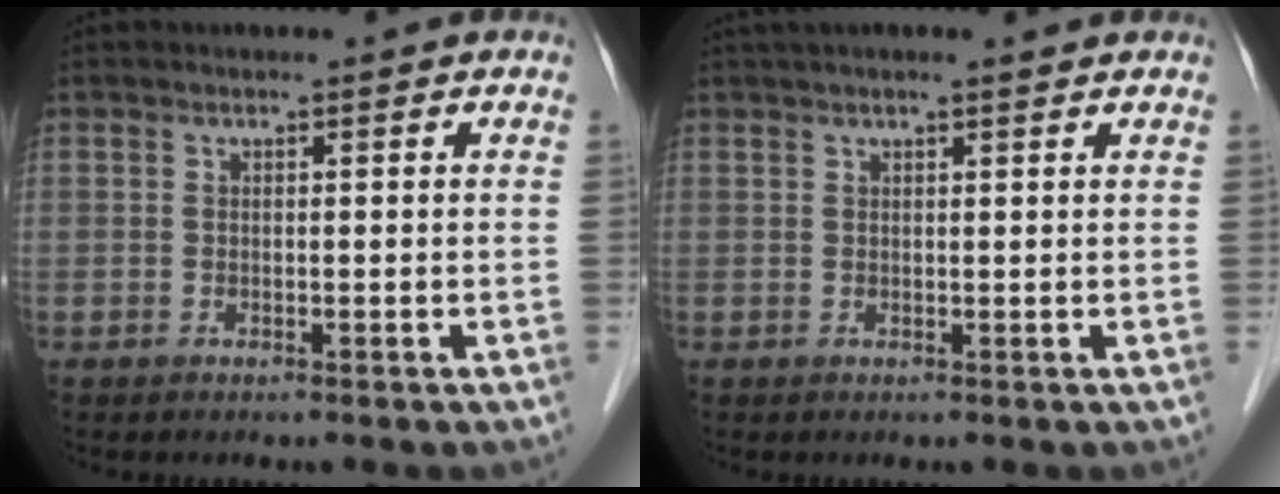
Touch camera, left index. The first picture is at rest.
{"total": 4.9, "force": [4.1, 0.2, 2.6], "torque": [-0.039, 0.030, 0.059]}